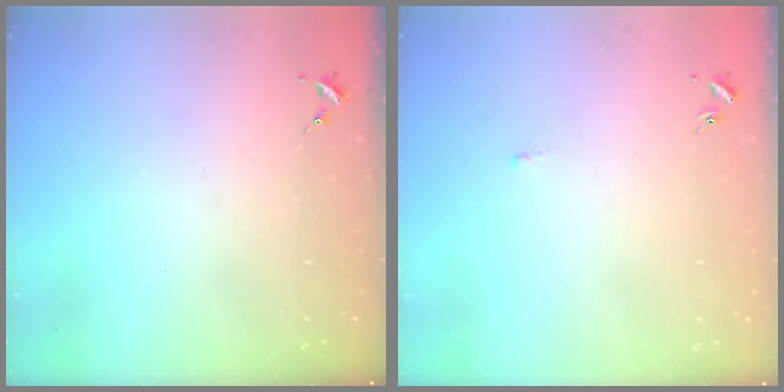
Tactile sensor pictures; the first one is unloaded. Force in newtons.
{"total": 2.0, "press": 1.9, "slide": 0.4}